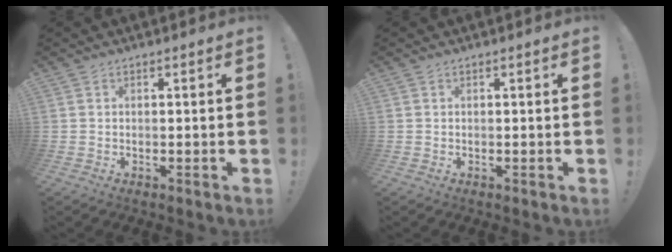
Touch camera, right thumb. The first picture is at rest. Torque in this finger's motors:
{"motor_torque": [-0.04, 0.04, -0.09, 0.09, 0.03]}